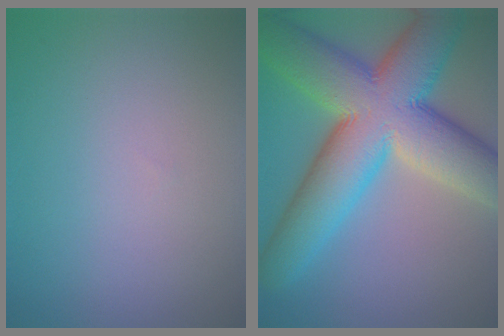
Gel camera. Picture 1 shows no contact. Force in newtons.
{"total": 14.5, "press": 14.5, "slide": 0.6}